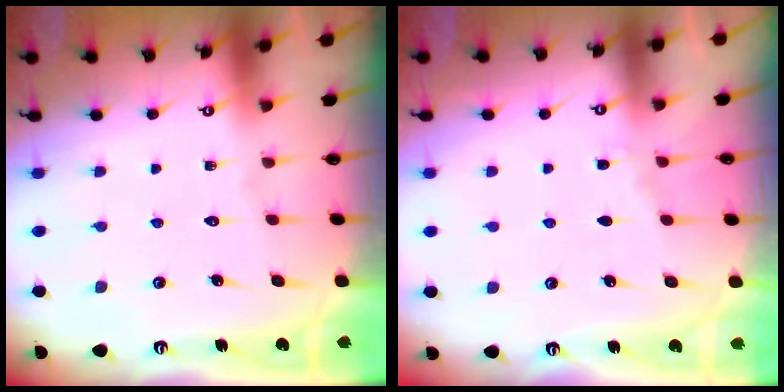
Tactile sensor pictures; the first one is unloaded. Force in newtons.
{"total": 3.0, "press": 2.9, "slide": 0.5}